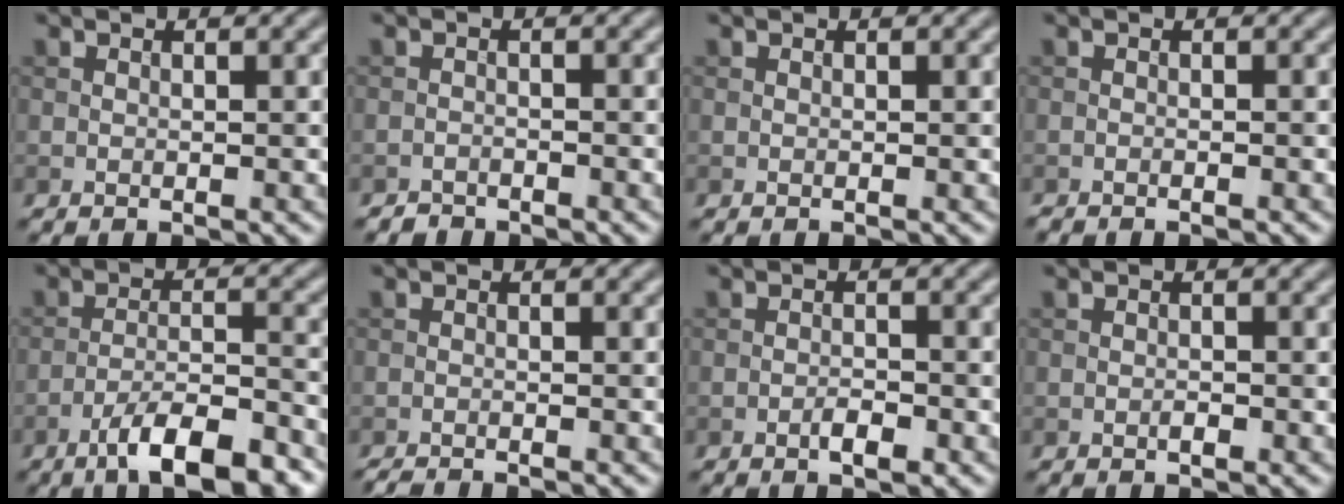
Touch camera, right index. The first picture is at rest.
{"total": 1.3, "force": [-1.2, 0.3, -0.1], "torque": [0.005, 0.003, -0.023]}
{"total": 0.0}
{"total": 1.1, "force": [-1.1, 0.0, 0.3], "torque": [-0.002, -0.002, -0.019]}
{"total": 8.2, "force": [-5.7, 2.0, 5.6], "torque": [-0.088, 0.005, -0.095]}
{"total": 1.7, "force": [-1.6, 0.1, 0.5], "torque": [-0.009, -0.004, -0.031]}
{"total": 1.7, "force": [-1.0, 0.5, 1.4], "torque": [-0.023, 0.002, -0.018]}
{"total": 0.6, "force": [-0.4, 0.2, 0.5], "torque": [-0.009, 0.001, -0.006]}